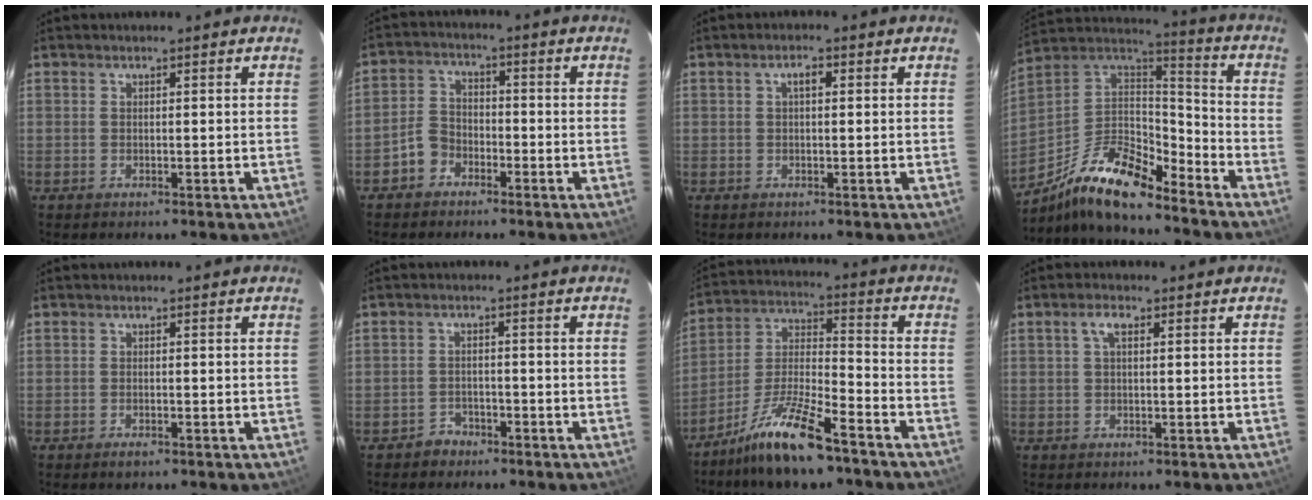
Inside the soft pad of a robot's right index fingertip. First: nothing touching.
{"total": 4.9, "force": [-3.2, 3.5, 1.1], "torque": [-0.028, 0.019, -0.058]}
{"total": 1.7, "force": [0.4, 0.7, 1.5], "torque": [-0.027, 0.009, 0.006]}
{"total": 17.3, "force": [-12.9, 5.2, 10.3], "torque": [-0.210, 0.005, -0.245]}
{"total": 1.4, "force": [-1.0, 0.6, 0.8], "torque": [-0.014, -0.003, -0.016]}
{"total": 3.2, "force": [-2.3, 2.3, -0.2], "torque": [0.000, 0.014, -0.036]}
{"total": 13.9, "force": [-10.1, 2.8, 9.1], "torque": [-0.190, 0.001, -0.191]}
{"total": 2.2, "force": [0.7, 1.0, 1.9], "torque": [-0.038, 0.009, 0.013]}